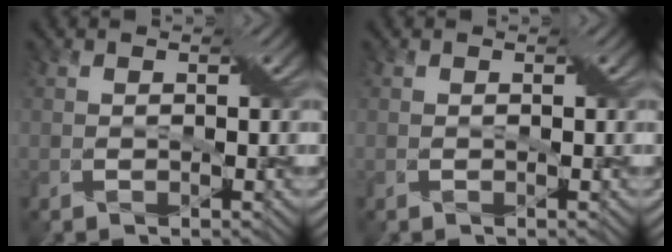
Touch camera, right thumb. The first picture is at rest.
{"total": 0.0}